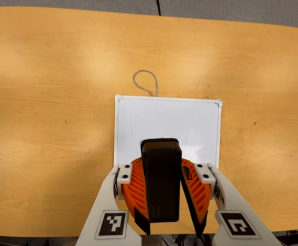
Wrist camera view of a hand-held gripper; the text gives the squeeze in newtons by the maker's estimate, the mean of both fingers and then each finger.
{"total": 9.2, "left": 9.3, "right": 9.0}